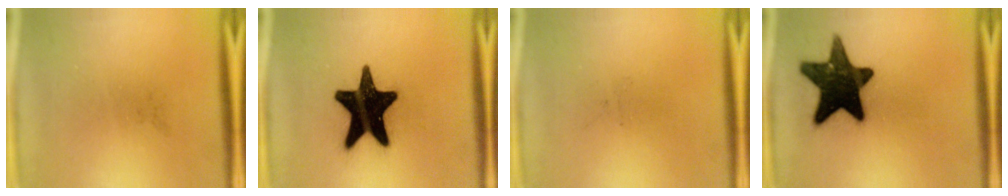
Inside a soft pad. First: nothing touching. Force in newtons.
{"total": 20.0}
{"total": 0.0}
{"total": 16.9}